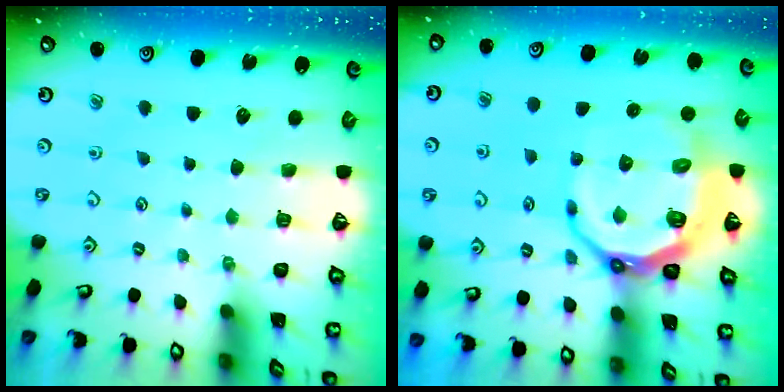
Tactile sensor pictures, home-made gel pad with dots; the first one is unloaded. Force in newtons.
{"total": 14.4, "press": 13.9, "slide": 3.9}